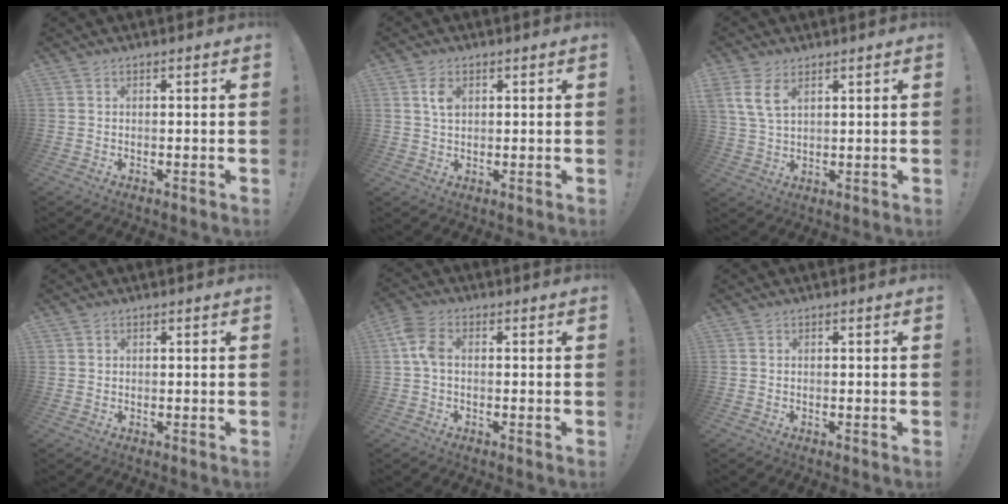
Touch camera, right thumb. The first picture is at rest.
{"total": 4.7, "force": [1.7, 2.9, 3.2], "torque": [-0.042, -0.005, 0.027]}
{"total": 7.4, "force": [3.7, 3.9, 5.1], "torque": [-0.094, -0.009, 0.073]}
{"total": 0.9, "force": [0.5, 0.7, 0.0], "torque": [0.006, -0.001, 0.008]}
{"total": 5.9, "force": [0.4, 3.6, 4.6], "torque": [-0.089, 0.007, 0.008]}
{"total": 0.0}